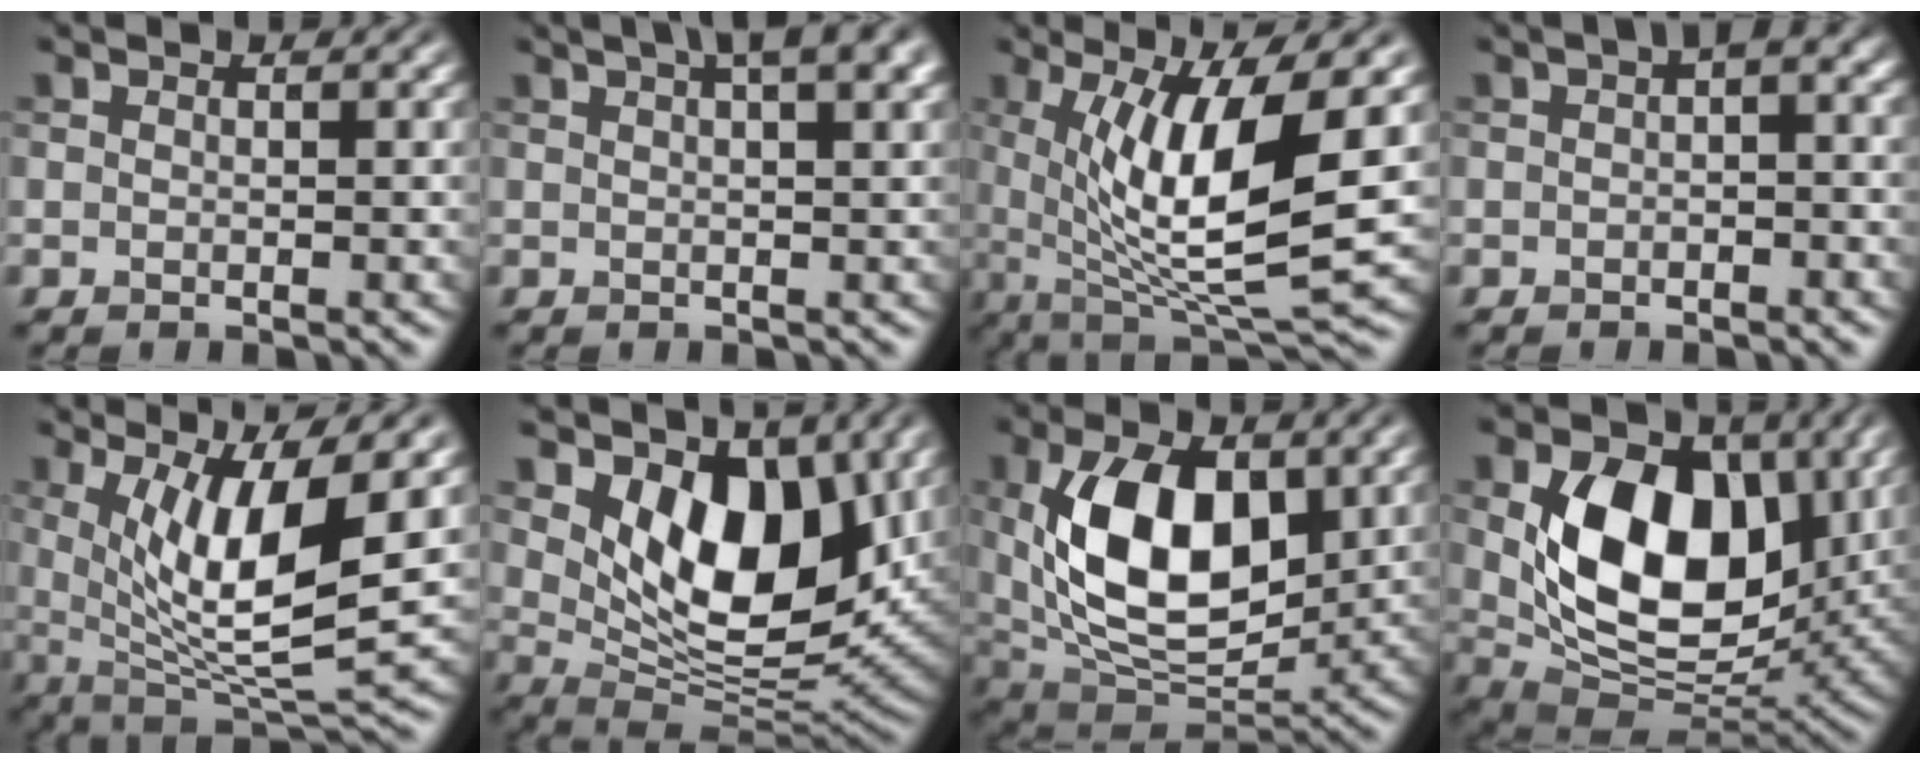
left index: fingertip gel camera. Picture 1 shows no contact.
{"total": 5.7, "force": [3.2, 1.7, 4.4], "torque": [-0.040, 0.020, 0.028]}
{"total": 10.7, "force": [1.1, 2.8, 10.3], "torque": [-0.173, -0.014, 0.026]}
{"total": 3.0, "force": [0.4, 1.4, 2.6], "torque": [-0.026, 0.012, -0.002]}
{"total": 9.4, "force": [1.7, 2.6, 8.9], "torque": [-0.147, -0.017, 0.035]}
{"total": 9.7, "force": [3.2, 5.6, 7.2], "torque": [-0.121, -0.025, 0.052]}
{"total": 11.8, "force": [2.0, 6.8, 9.5], "torque": [-0.167, -0.006, 0.038]}
{"total": 12.2, "force": [2.5, 8.0, 8.9], "torque": [-0.144, -0.017, 0.045]}